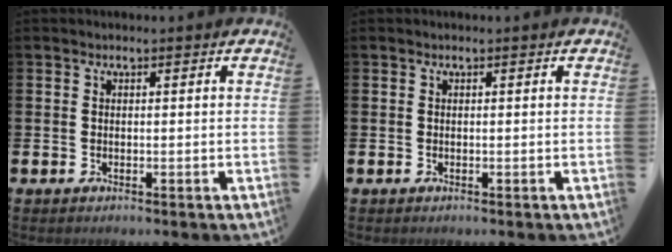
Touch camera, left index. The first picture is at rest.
{"total": 0.0}